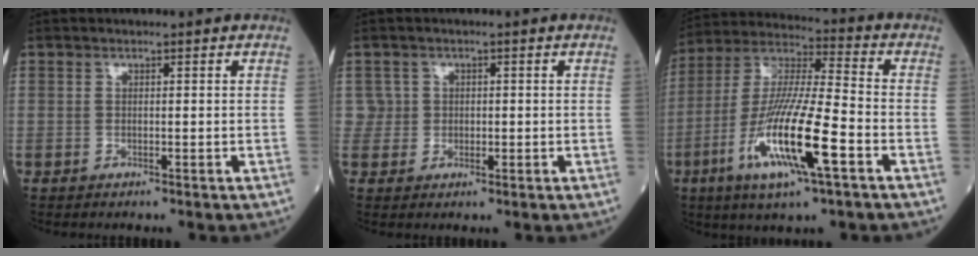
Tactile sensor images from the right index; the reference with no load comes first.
{"total": 2.5, "force": [0.5, 2.5, -0.2], "torque": [0.018, 0.006, 0.004]}
{"total": 17.0, "force": [-6.2, 1.6, 15.8], "torque": [-0.317, -0.019, -0.114]}